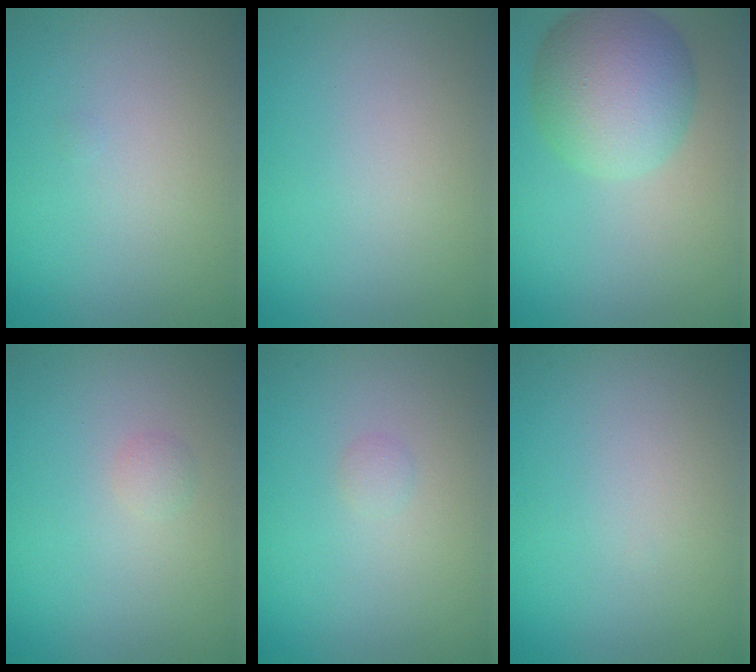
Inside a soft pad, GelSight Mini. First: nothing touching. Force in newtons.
{"total": 0.0}
{"total": 8.0, "press": 8.0, "slide": 0.4}
{"total": 0.7, "press": 0.7, "slide": 0.0}
{"total": 0.5, "press": 0.5, "slide": 0.0}
{"total": 0.0}